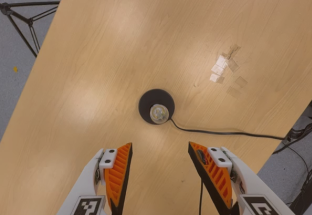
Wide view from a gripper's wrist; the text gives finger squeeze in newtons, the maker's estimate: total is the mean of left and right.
{"total": 0.0}